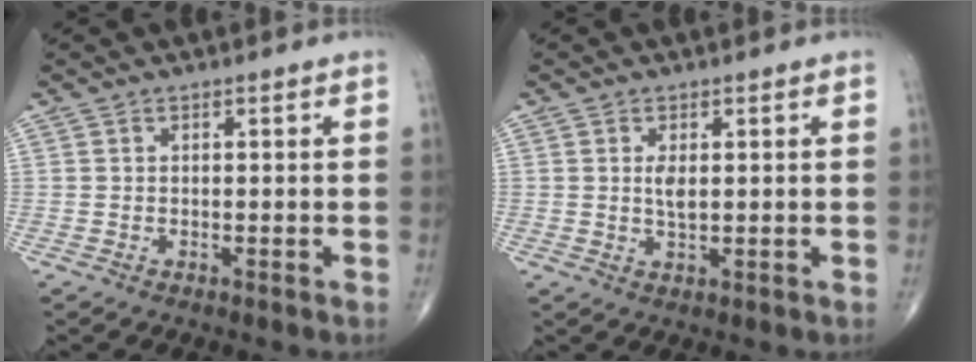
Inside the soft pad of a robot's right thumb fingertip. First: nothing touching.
{"total": 3.5, "force": [0.6, 1.4, 3.2], "torque": [-0.061, -0.009, 0.014]}